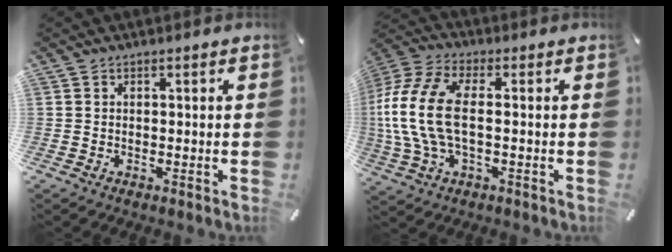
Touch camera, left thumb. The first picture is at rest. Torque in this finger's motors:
{"motor_torque": [0.41, 1.48, 2.43, 0.35, 0.37]}